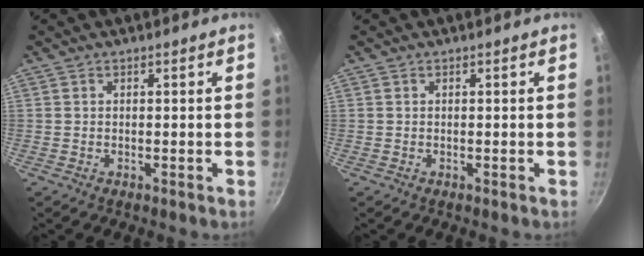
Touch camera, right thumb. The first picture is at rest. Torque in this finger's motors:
{"motor_torque": [-0.05, -0.05, 0.04, 0.04, 0.00]}